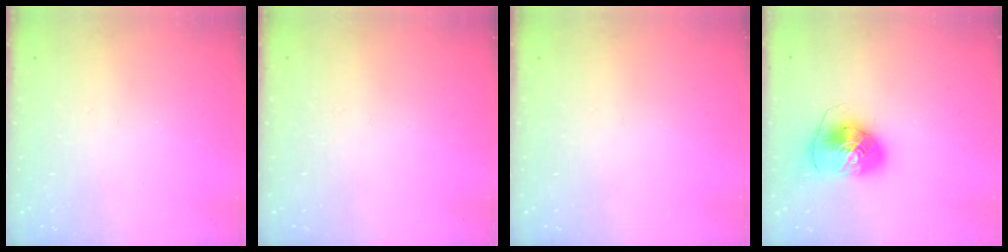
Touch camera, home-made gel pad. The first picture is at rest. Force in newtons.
{"total": 0.0}
{"total": 0.0}
{"total": 9.5, "press": 9.4, "slide": 1.3}